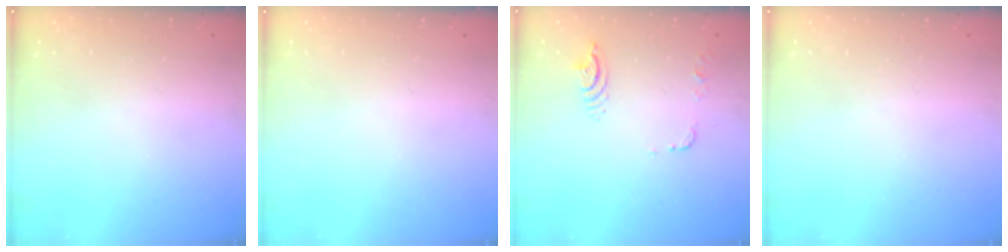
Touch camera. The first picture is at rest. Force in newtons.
{"total": 0.0}
{"total": 8.3, "press": 8.3, "slide": 0.8}
{"total": 0.0}